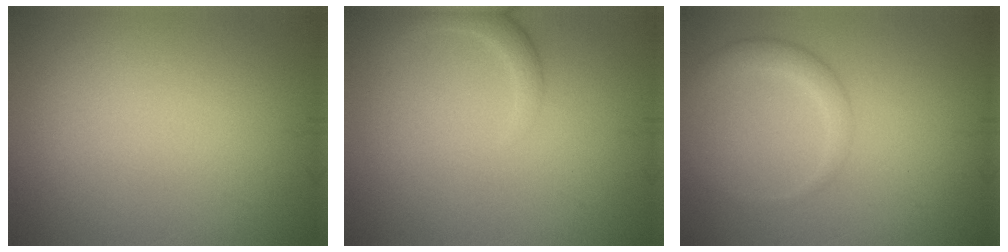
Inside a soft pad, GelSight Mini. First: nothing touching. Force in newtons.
{"total": 1.9, "press": 1.9, "slide": 0.2}
{"total": 2.5, "press": 2.5, "slide": 0.1}